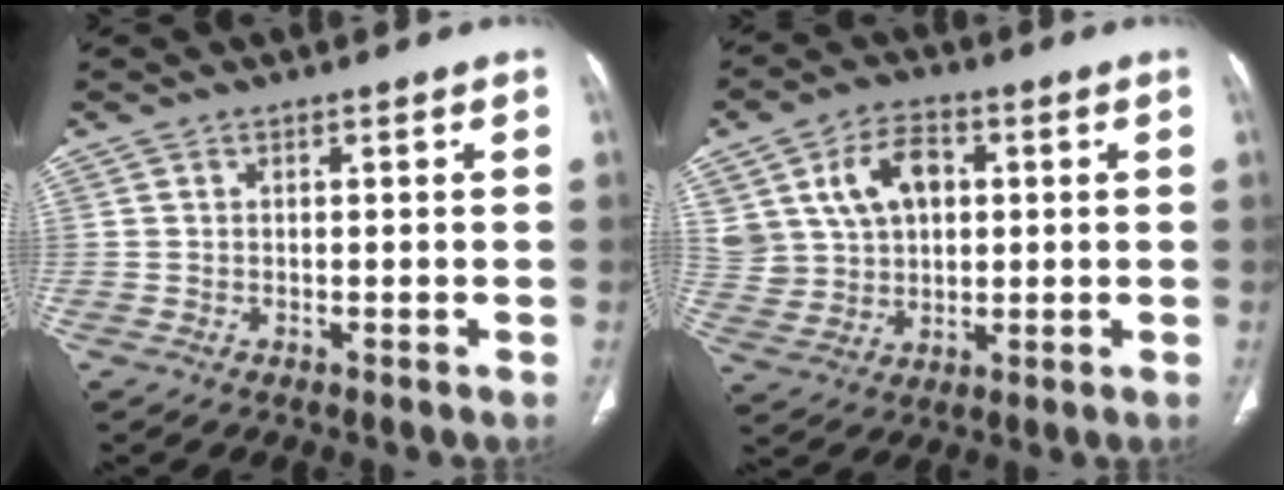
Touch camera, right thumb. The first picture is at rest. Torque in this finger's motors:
{"motor_torque": [0.13, 0.16, 0.80, 0.78, 0.08]}